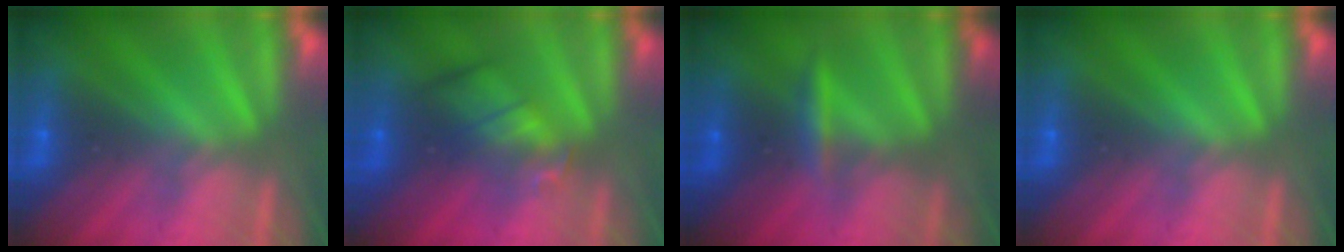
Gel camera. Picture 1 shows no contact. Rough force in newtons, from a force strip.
{"total": 2.4}
{"total": 2.4}
{"total": 0.0}